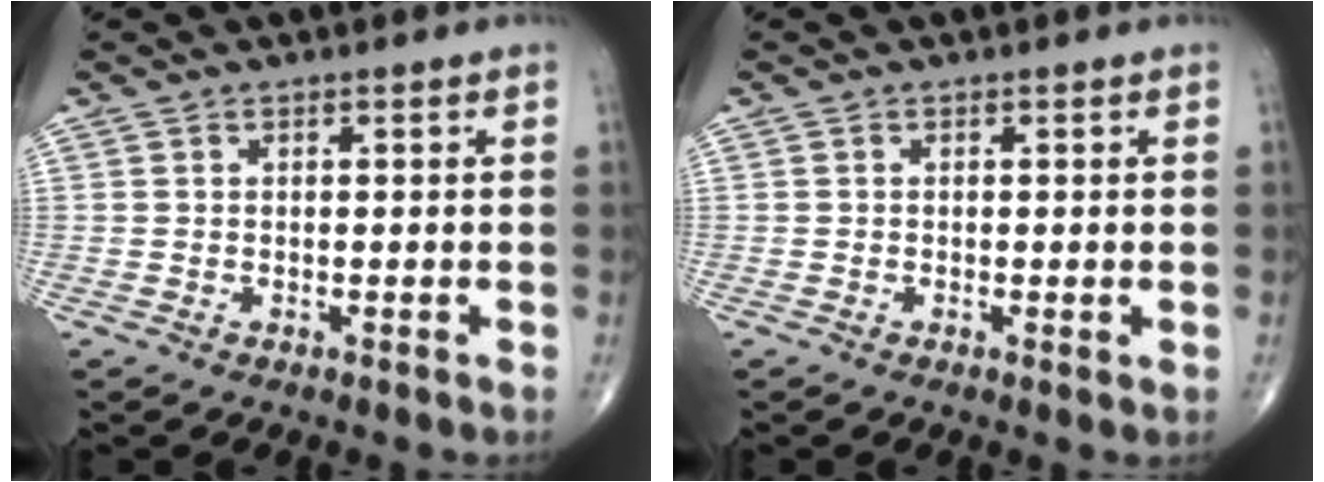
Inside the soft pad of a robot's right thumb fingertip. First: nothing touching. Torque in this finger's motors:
{"motor_torque": [-0.19, 0.06, -0.19, -0.13, -0.01]}